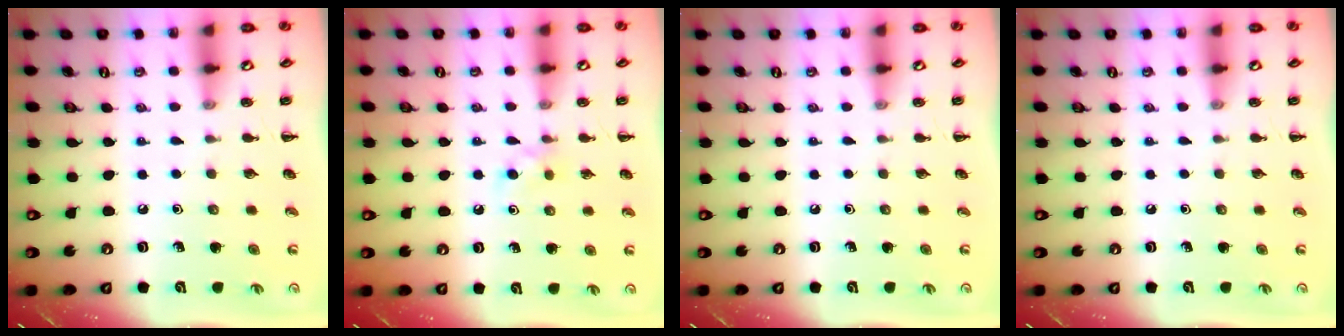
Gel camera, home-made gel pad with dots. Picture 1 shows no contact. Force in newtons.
{"total": 4.4, "press": 3.9, "slide": 2.0}
{"total": 0.0}
{"total": 0.0}